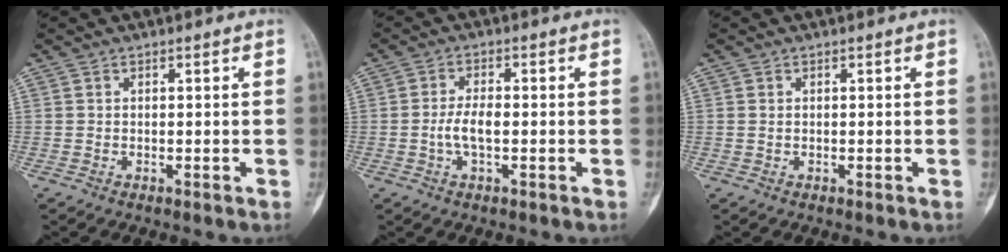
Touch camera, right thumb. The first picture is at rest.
{"total": 4.0, "force": [-0.7, 1.5, 3.6], "torque": [-0.079, 0.009, -0.016]}
{"total": 0.6, "force": [0.2, 0.4, 0.4], "torque": [-0.010, 0.003, 0.005]}